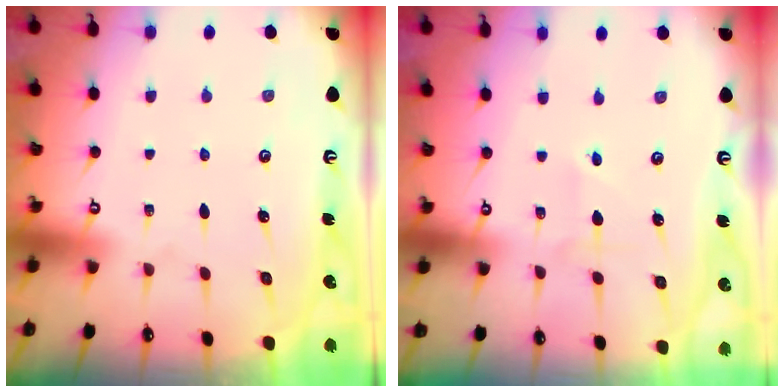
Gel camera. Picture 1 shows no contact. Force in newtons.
{"total": 2.2, "press": 2.2, "slide": 0.3}